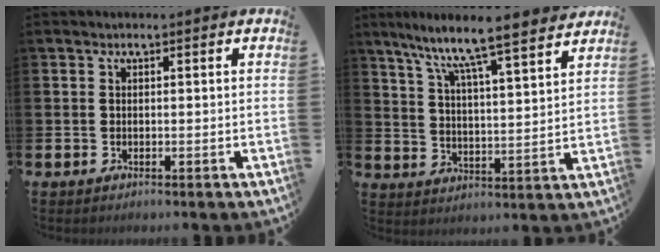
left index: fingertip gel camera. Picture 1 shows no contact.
{"total": 8.7, "force": [7.9, 0.0, 3.6], "torque": [-0.086, -0.064, 0.128]}